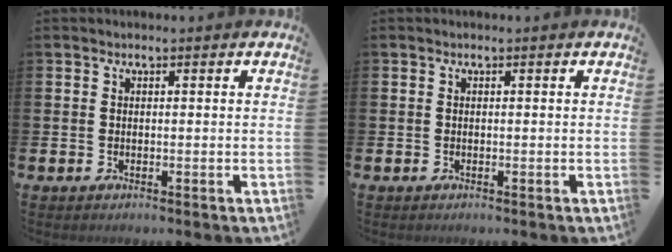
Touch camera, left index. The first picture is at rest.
{"total": 0.0}